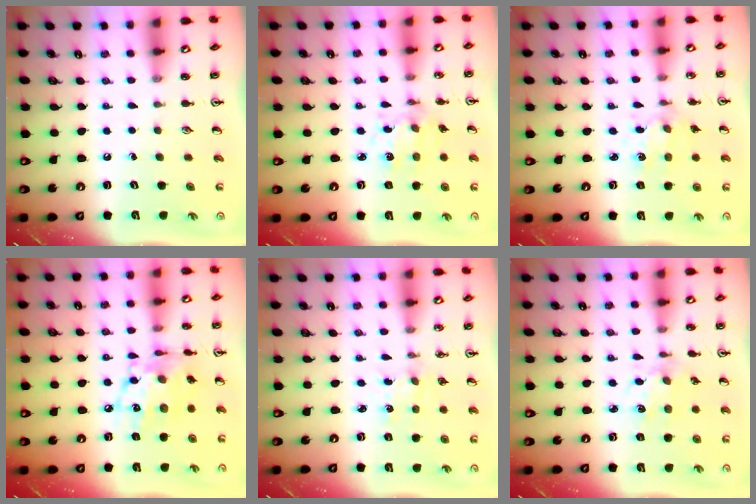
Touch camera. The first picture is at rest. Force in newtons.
{"total": 5.2, "press": 5.0, "slide": 1.5}
{"total": 1.8, "press": 1.8, "slide": 0.3}
{"total": 13.2, "press": 13.2, "slide": 0.7}
{"total": 0.0}
{"total": 3.0, "press": 2.9, "slide": 0.6}